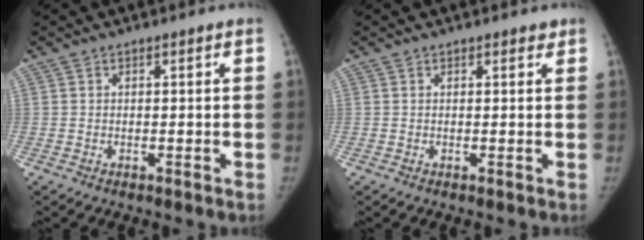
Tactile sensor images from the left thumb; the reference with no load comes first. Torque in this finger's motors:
{"motor_torque": [0.13, -0.02, 0.09, 0.06, 0.05]}